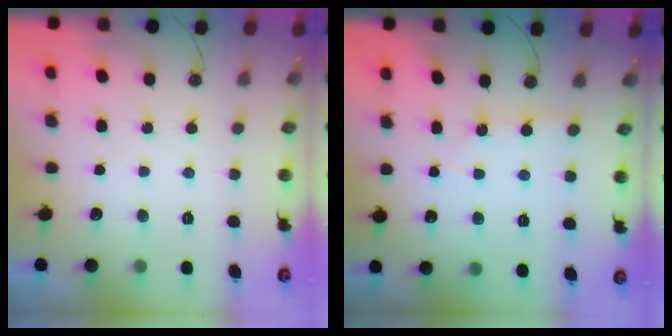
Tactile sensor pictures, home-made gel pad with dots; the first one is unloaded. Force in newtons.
{"total": 3.1, "press": 3.1, "slide": 0.5}